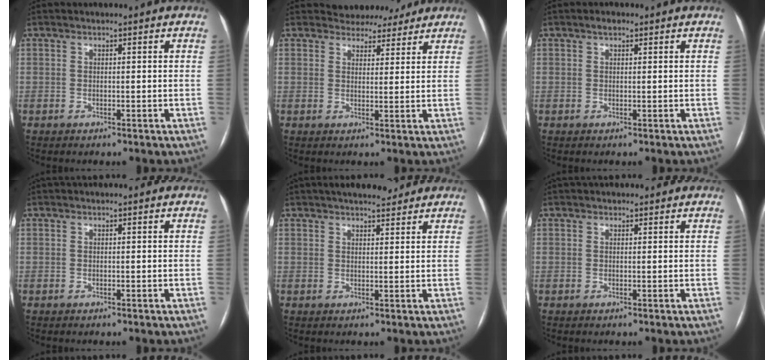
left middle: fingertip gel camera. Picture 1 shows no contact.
{"total": 5.6, "force": [5.1, 2.2, 0.3], "torque": [0.000, 0.005, 0.062]}
{"total": 1.1, "force": [0.7, 0.5, 0.6], "torque": [-0.012, 0.007, 0.010]}
{"total": 0.0}
{"total": 5.6, "force": [4.8, 2.2, 1.7], "torque": [-0.013, 0.009, 0.065]}
{"total": 0.6, "force": [0.4, 0.4, 0.0], "torque": [-0.004, 0.002, 0.004]}